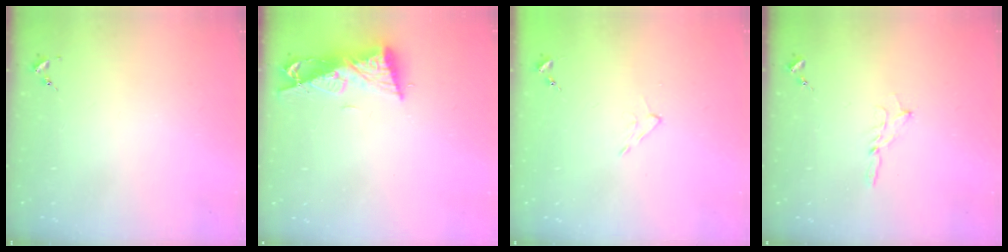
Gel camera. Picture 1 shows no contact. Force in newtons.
{"total": 9.7, "press": 9.7, "slide": 0.7}
{"total": 4.3, "press": 4.3, "slide": 0.7}
{"total": 2.5, "press": 2.5, "slide": 0.2}